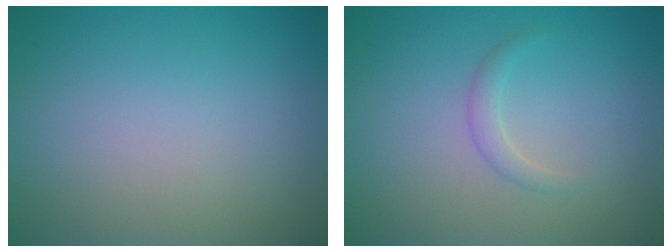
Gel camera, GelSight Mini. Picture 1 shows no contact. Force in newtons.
{"total": 1.2, "press": 1.1, "slide": 0.1}